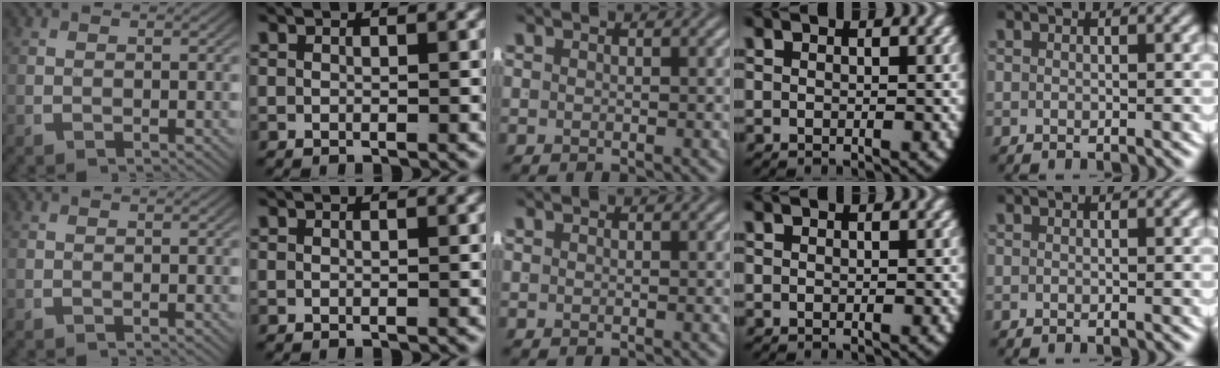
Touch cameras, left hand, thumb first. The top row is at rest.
{}